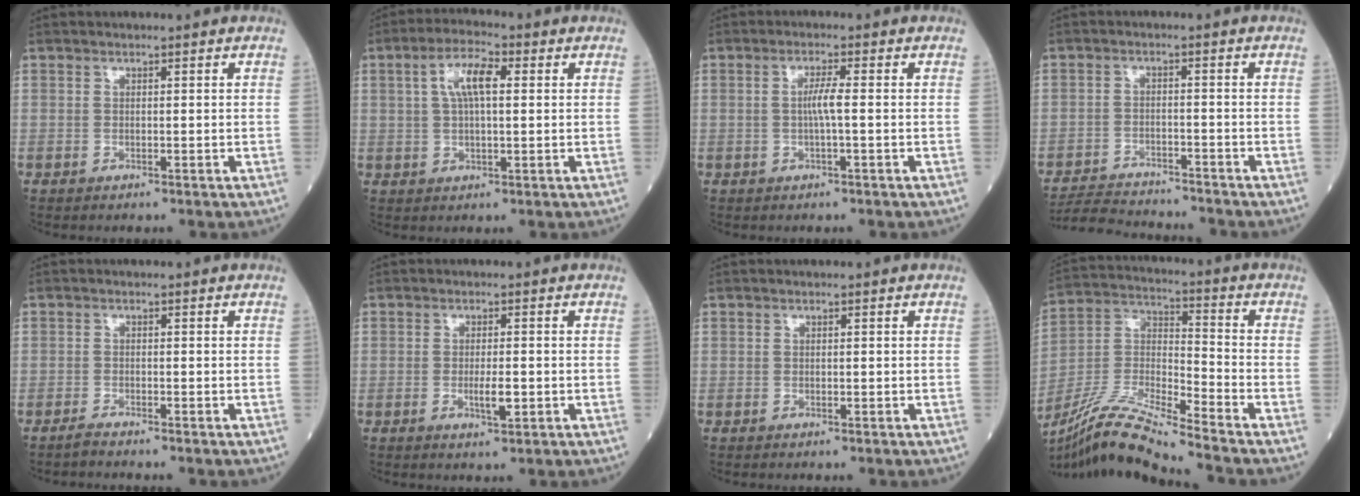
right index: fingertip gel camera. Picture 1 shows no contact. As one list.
[{"total": 6.6, "force": [1.8, 2.0, 6.0], "torque": [-0.120, 0.016, 0.033]}, {"total": 2.7, "force": [-0.2, -0.1, 2.7], "torque": [-0.051, 0.000, -0.004]}, {"total": 8.8, "force": [-8.6, 0.8, 1.6], "torque": [-0.030, -0.002, -0.141]}, {"total": 1.2, "force": [-1.1, -0.3, 0.3], "torque": [-0.013, -0.005, -0.022]}, {"total": 3.1, "force": [-0.7, 0.6, 2.9], "torque": [-0.053, -0.001, -0.008]}, {"total": 0.0}, {"total": 14.2, "force": [-12.5, -1.2, 6.6], "torque": [-0.139, -0.005, -0.237]}]